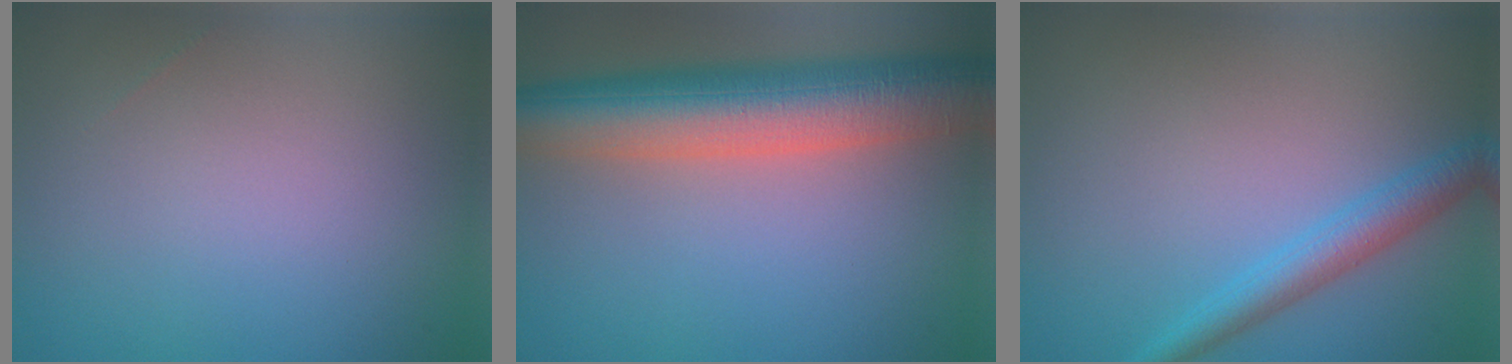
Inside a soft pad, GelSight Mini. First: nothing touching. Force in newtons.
{"total": 9.3, "press": 9.3, "slide": 0.4}
{"total": 3.1, "press": 3.1, "slide": 0.1}